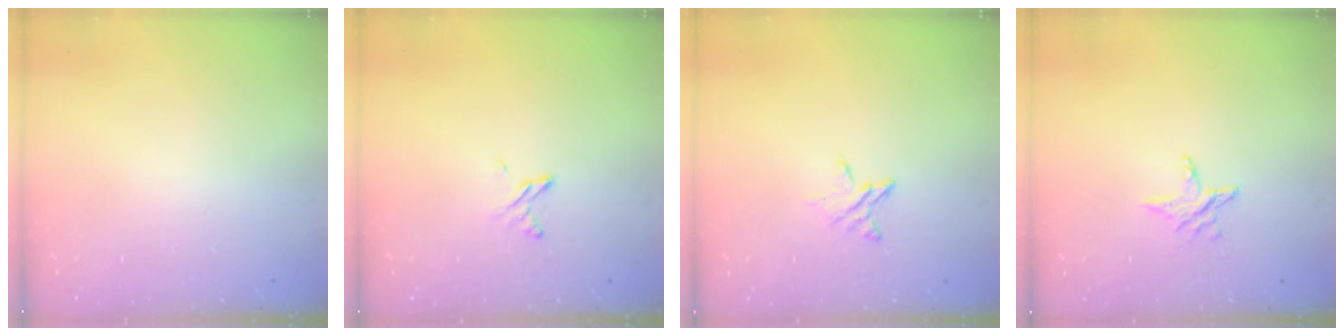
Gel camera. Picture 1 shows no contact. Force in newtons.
{"total": 3.7, "press": 3.6, "slide": 0.4}
{"total": 5.0, "press": 5.0, "slide": 0.6}
{"total": 4.3, "press": 4.3, "slide": 0.3}